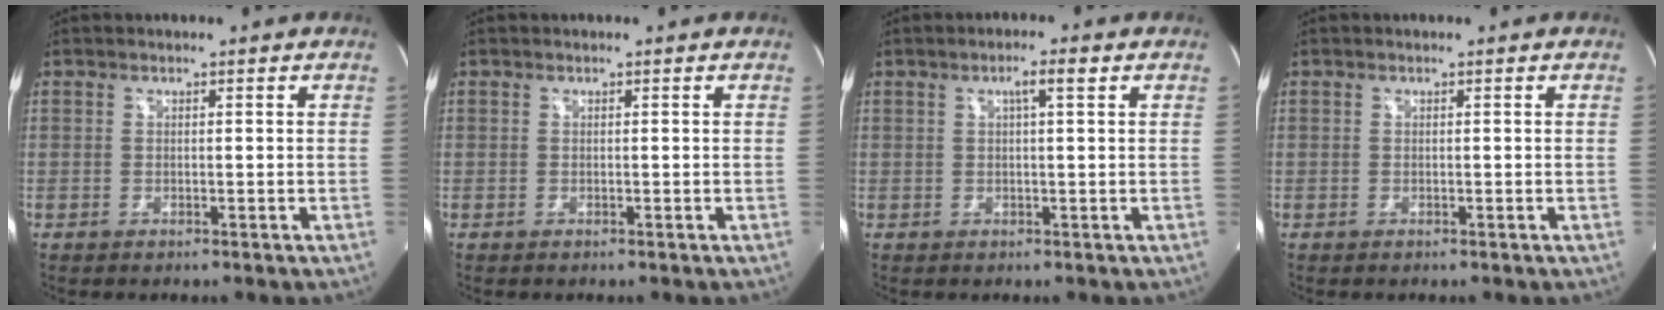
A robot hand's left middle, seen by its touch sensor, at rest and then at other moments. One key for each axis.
{"total": 0.0}
{"total": 2.6, "fx": 1.1, "fy": 0.0, "fz": 2.4, "tx": -0.044, "ty": 0.007, "tz": 0.018}
{"total": 0.0}